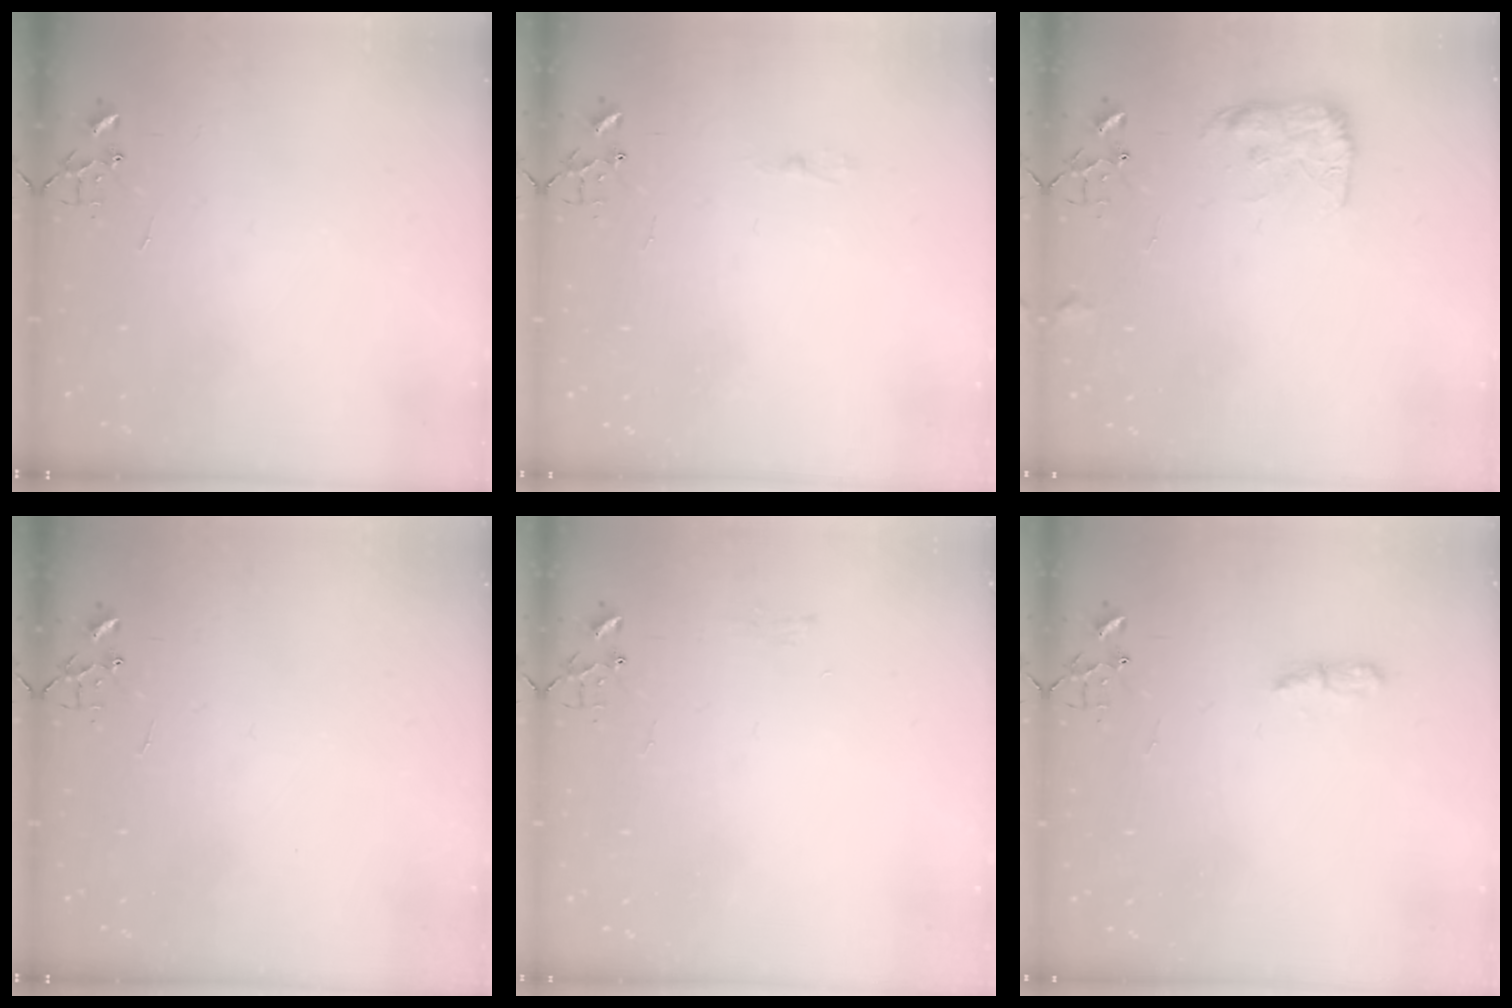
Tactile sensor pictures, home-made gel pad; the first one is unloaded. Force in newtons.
{"total": 2.5, "press": 2.5, "slide": 0.3}
{"total": 10.8, "press": 10.8, "slide": 0.4}
{"total": 0.0}
{"total": 6.3, "press": 6.3, "slide": 0.7}
{"total": 6.1, "press": 6.1, "slide": 0.5}